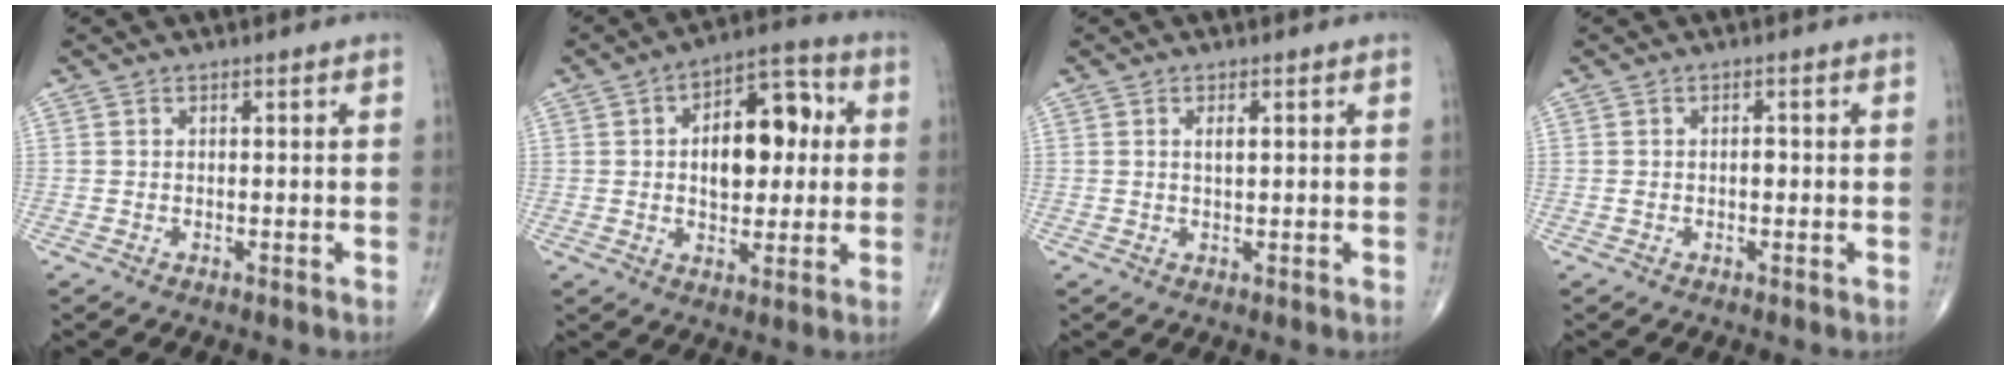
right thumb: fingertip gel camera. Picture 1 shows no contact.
{"total": 14.2, "force": [1.9, 8.1, 11.4], "torque": [-0.130, 0.016, 0.023]}
{"total": 1.5, "force": [0.5, 0.5, 1.3], "torque": [-0.023, -0.005, 0.008]}
{"total": 1.2, "force": [-0.1, 0.8, 1.0], "torque": [-0.012, 0.002, -0.004]}